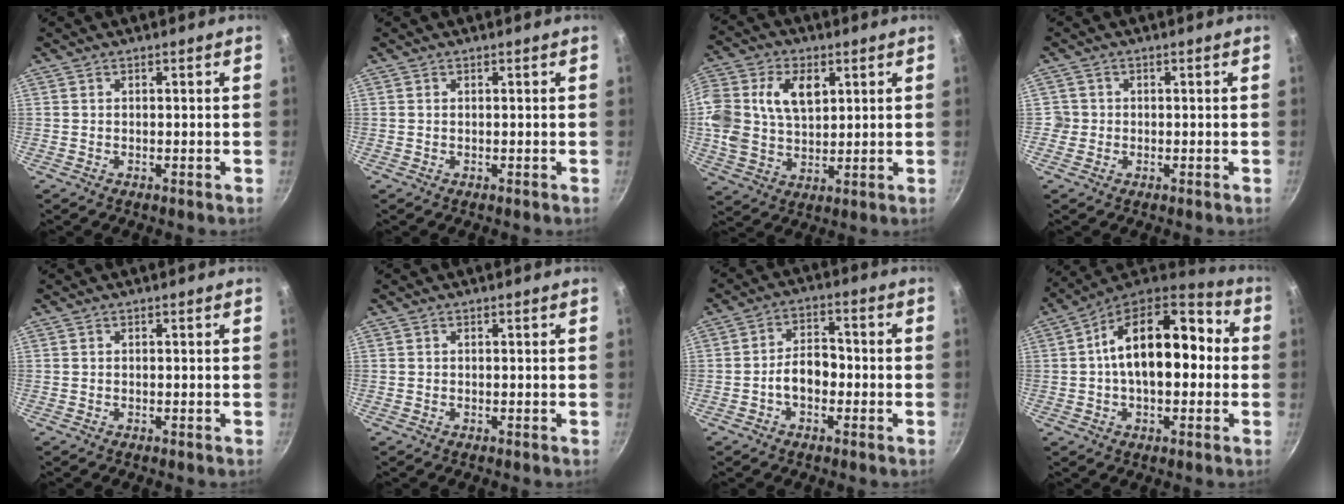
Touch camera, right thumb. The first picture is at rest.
{"total": 0.0}
{"total": 17.7, "force": [4.6, 12.1, 12.0], "torque": [-0.254, 0.006, 0.088]}
{"total": 2.0, "force": [-0.1, 2.0, -0.1], "torque": [0.015, 0.008, -0.005]}
{"total": 0.0}
{"total": 0.0}
{"total": 6.4, "force": [-1.7, 4.1, 4.6], "torque": [-0.065, 0.027, -0.039]}
{"total": 19.7, "force": [1.4, 10.9, 16.3], "torque": [-0.234, 0.042, 0.011]}